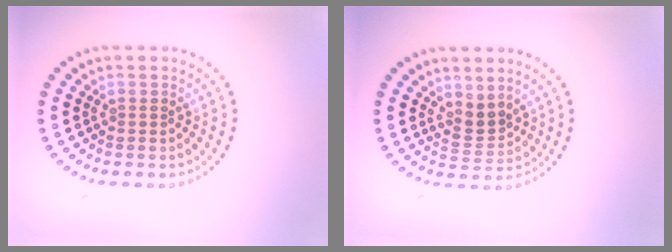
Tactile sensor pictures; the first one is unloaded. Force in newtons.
{"total": 2.2, "press": 1.6, "slide": 1.5}